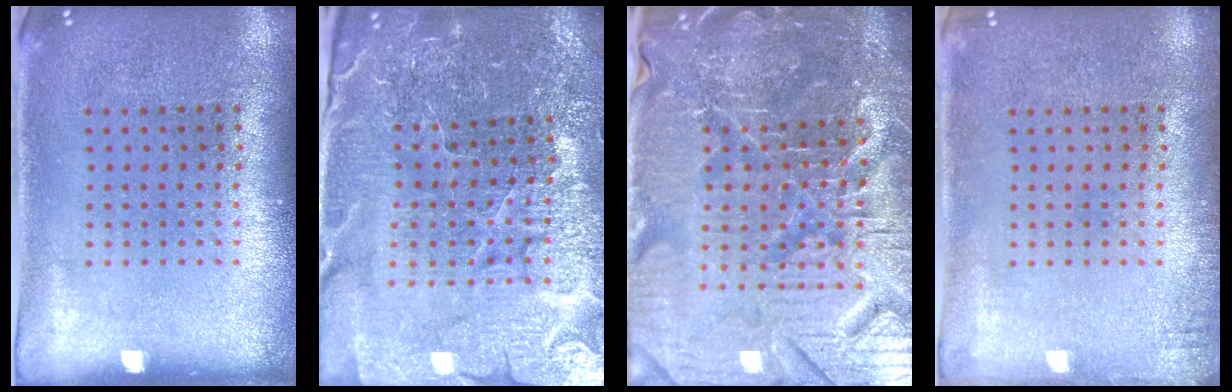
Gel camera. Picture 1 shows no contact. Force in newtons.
{"total": 4.9, "press": 4.7, "slide": 1.4}
{"total": 5.9, "press": 5.5, "slide": 2.2}
{"total": 1.0, "press": 1.0, "slide": 0.1}